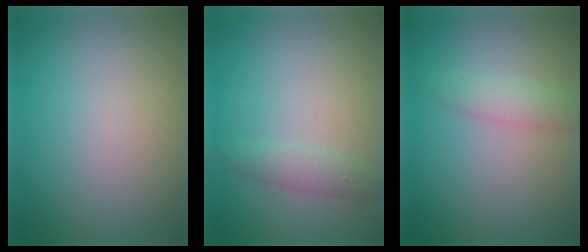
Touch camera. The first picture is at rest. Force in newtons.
{"total": 1.7, "press": 1.7, "slide": 0.1}
{"total": 2.2, "press": 2.2, "slide": 0.0}